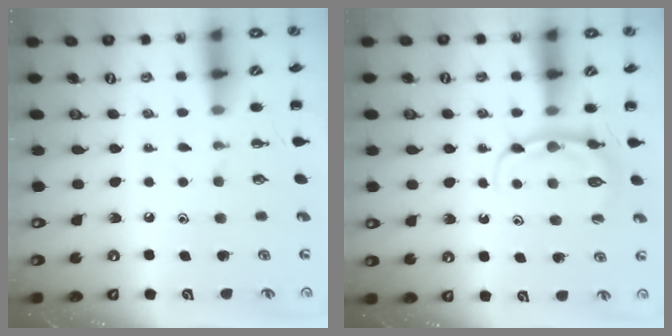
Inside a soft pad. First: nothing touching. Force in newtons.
{"total": 5.8, "press": 5.7, "slide": 0.9}